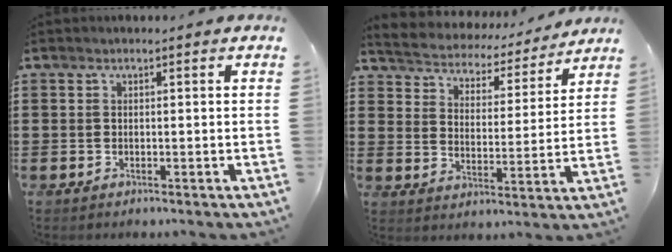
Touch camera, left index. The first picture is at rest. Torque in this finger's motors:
{"motor_torque": [1.07, -1.07, 0.51, 0.08]}